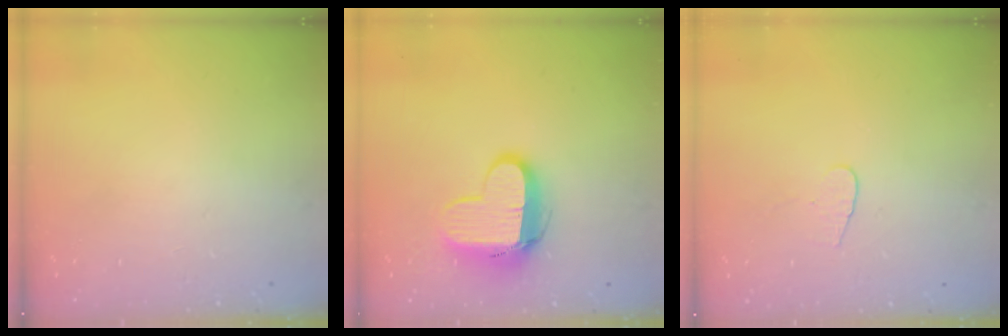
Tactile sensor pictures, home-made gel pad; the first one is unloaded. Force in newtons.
{"total": 11.2, "press": 11.2, "slide": 1.1}
{"total": 4.0, "press": 4.0, "slide": 0.4}